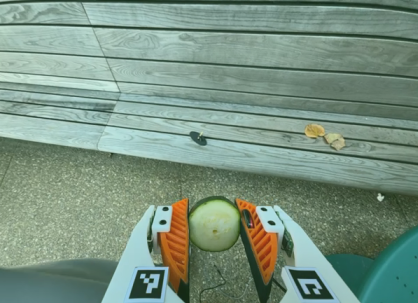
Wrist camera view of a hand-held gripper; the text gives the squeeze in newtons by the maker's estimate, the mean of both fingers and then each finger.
{"total": 11.5, "left": 11.8, "right": 11.2}